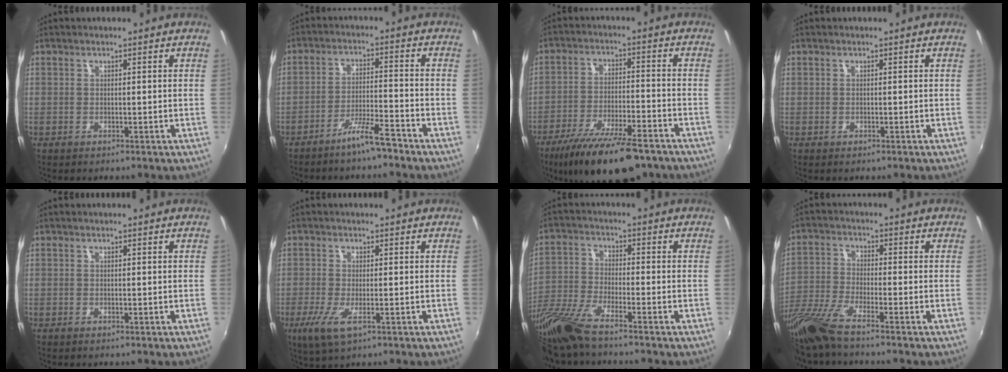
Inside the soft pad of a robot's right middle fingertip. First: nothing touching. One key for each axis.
{"total": 5.5, "fx": -4.6, "fy": 0.2, "fz": 3.0, "tx": -0.068, "ty": 0.003, "tz": -0.078}
{"total": 17.0, "fx": -12.5, "fy": 4.7, "fz": 10.5, "tx": -0.203, "ty": -0.032, "tz": -0.201}
{"total": 0.0}
{"total": 0.0}
{"total": 5.4, "fx": -2.2, "fy": 1.3, "fz": 4.8, "tx": -0.105, "ty": -0.020, "tz": -0.041}
{"total": 11.3, "fx": -9.1, "fy": 1.4, "fz": 6.5, "tx": -0.151, "ty": -0.027, "tz": -0.185}
{"total": 9.8, "fx": -8.0, "fy": 0.3, "fz": 5.7, "tx": -0.130, "ty": -0.029, "tz": -0.159}